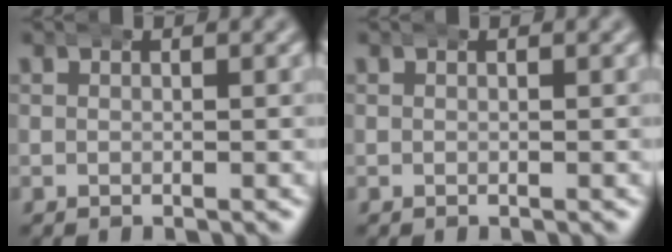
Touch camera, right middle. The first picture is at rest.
{"total": 0.0}